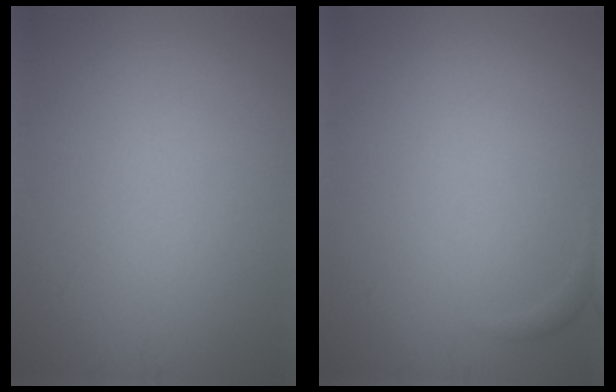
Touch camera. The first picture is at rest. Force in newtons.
{"total": 0.5, "press": 0.5, "slide": 0.1}